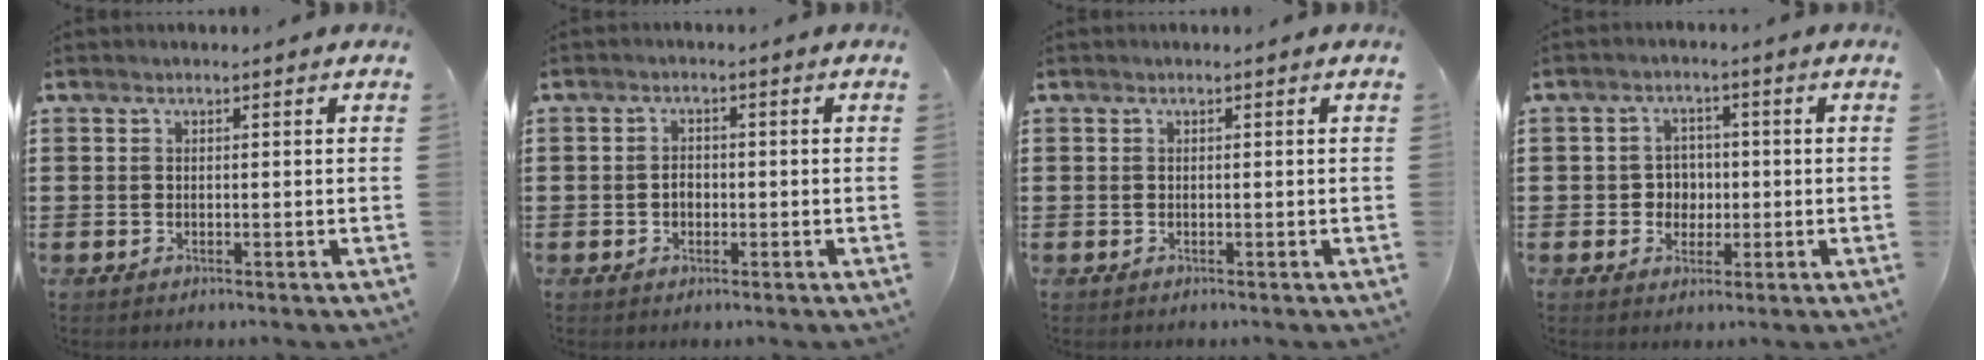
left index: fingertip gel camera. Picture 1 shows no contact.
{"total": 1.7, "force": [-0.4, 1.3, 1.1], "torque": [-0.023, 0.006, -0.009]}
{"total": 0.0}
{"total": 3.3, "force": [-0.4, 3.1, 1.2], "torque": [-0.034, 0.006, -0.013]}